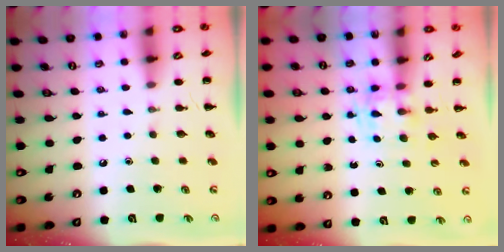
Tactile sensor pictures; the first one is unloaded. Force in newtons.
{"total": 2.4, "press": 2.2, "slide": 1.1}